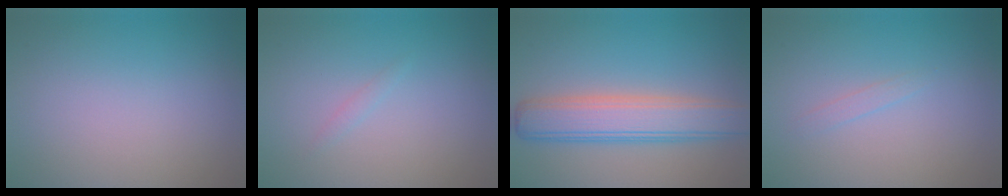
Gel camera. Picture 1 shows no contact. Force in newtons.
{"total": 0.6, "press": 0.6, "slide": 0.0}
{"total": 6.1, "press": 6.1, "slide": 0.1}
{"total": 0.7, "press": 0.7, "slide": 0.0}